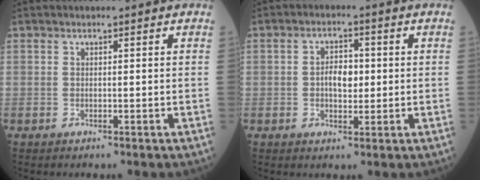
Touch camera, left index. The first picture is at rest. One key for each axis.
{"total": 4.2, "fx": -0.1, "fy": 2.3, "fz": 3.5, "tx": -0.061, "ty": 0.008, "tz": -0.001}